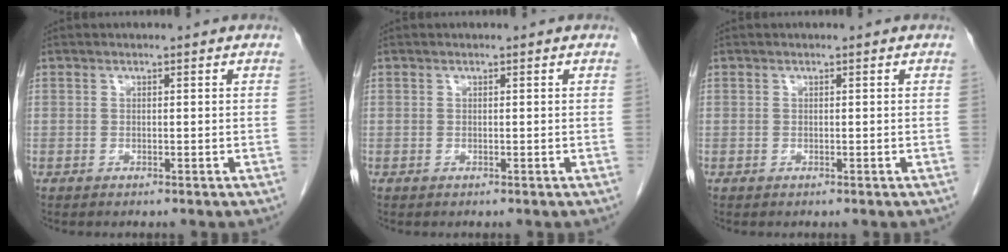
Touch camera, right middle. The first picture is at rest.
{"total": 0.0}
{"total": 0.0}